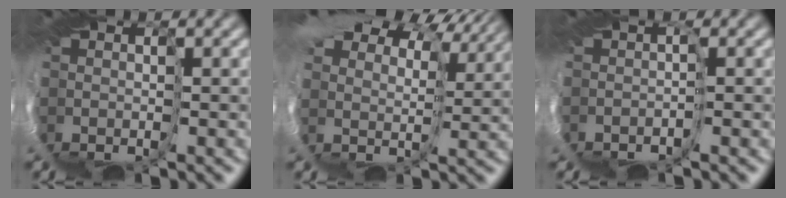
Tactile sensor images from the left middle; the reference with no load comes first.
{"total": 12.2, "force": [10.2, 4.7, 4.6], "torque": [-0.125, 0.024, 0.193]}
{"total": 2.8, "force": [-0.7, -2.7, -0.5], "torque": [0.018, -0.008, 0.023]}